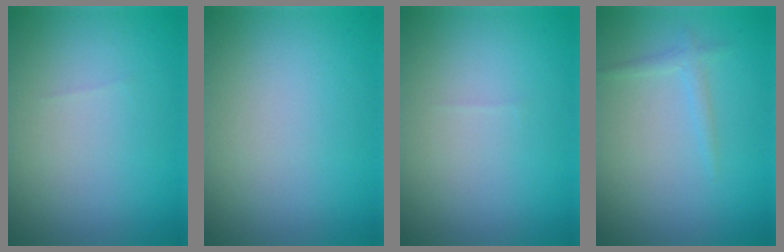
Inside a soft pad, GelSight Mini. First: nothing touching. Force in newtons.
{"total": 0.0}
{"total": 0.0}
{"total": 1.1, "press": 1.1, "slide": 0.1}